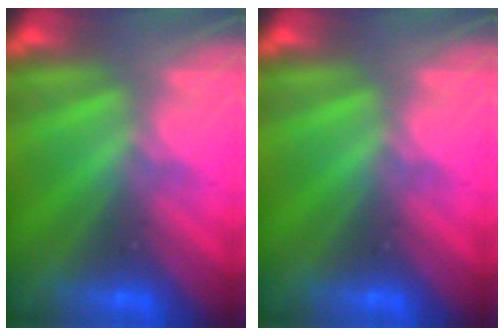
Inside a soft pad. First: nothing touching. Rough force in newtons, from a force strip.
{"total": 0.0}